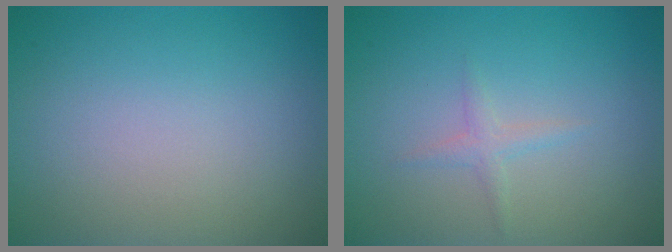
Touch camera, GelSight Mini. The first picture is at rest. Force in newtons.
{"total": 1.1, "press": 1.1, "slide": 0.0}